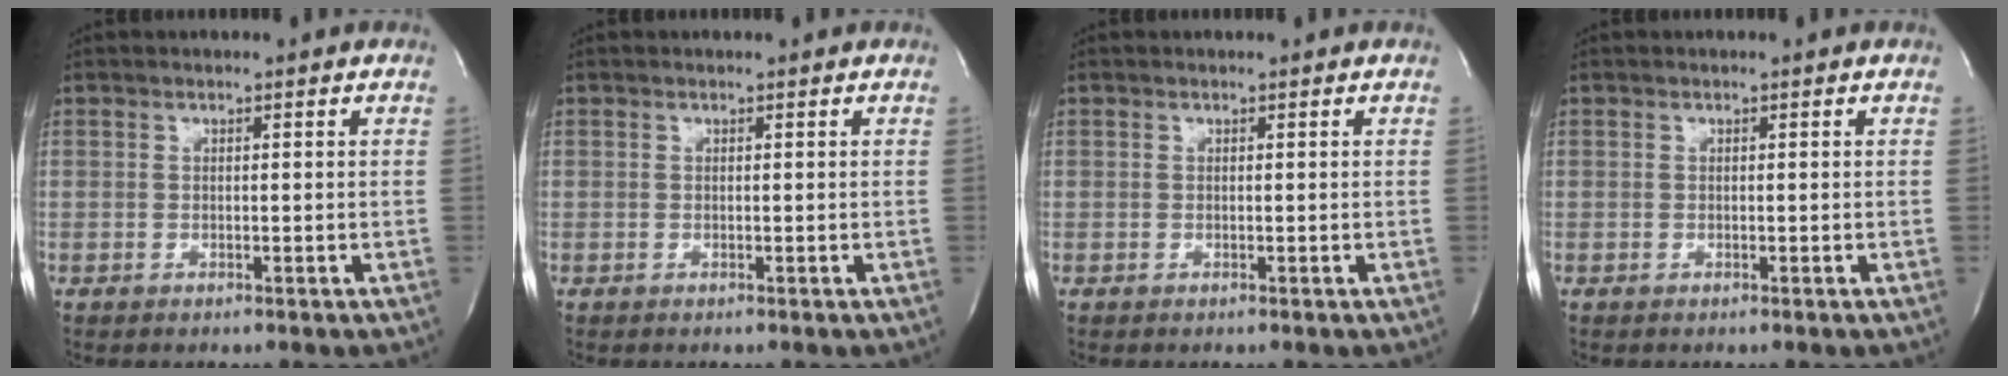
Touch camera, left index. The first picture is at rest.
{"total": 0.0}
{"total": 0.0}
{"total": 0.0}